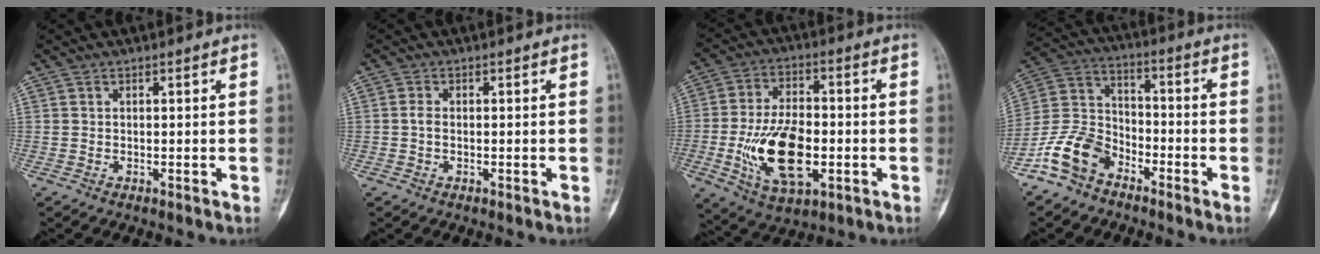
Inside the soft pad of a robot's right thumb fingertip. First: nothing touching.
{"total": 1.3, "force": [-0.1, 0.8, 1.0], "torque": [-0.019, 0.001, -0.004]}
{"total": 16.2, "force": [-3.3, 8.6, 13.3], "torque": [-0.231, 0.008, -0.048]}
{"total": 10.9, "force": [-7.3, 6.6, 4.6], "torque": [-0.086, 0.051, -0.154]}